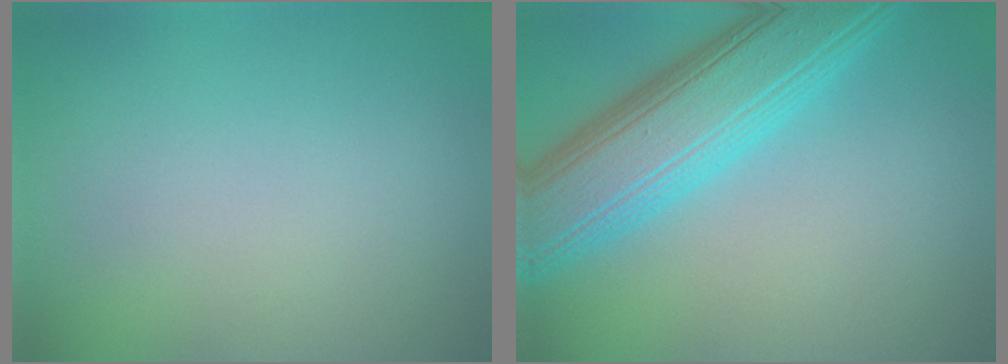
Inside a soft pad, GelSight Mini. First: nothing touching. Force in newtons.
{"total": 8.8, "press": 8.8, "slide": 0.3}